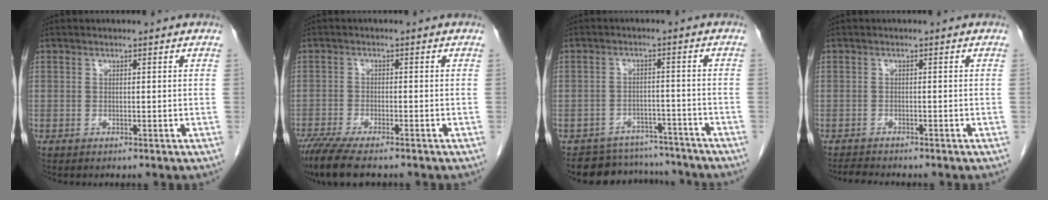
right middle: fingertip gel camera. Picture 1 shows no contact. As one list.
[{"total": 8.6, "force": [-6.8, 1.5, 5.0], "torque": [-0.086, -0.020, -0.113]}, {"total": 9.1, "force": [-8.5, 3.2, -0.1], "torque": [0.014, 0.019, -0.113]}, {"total": 2.0, "force": [-1.9, 0.0, 0.4], "torque": [-0.011, -0.009, -0.032]}]